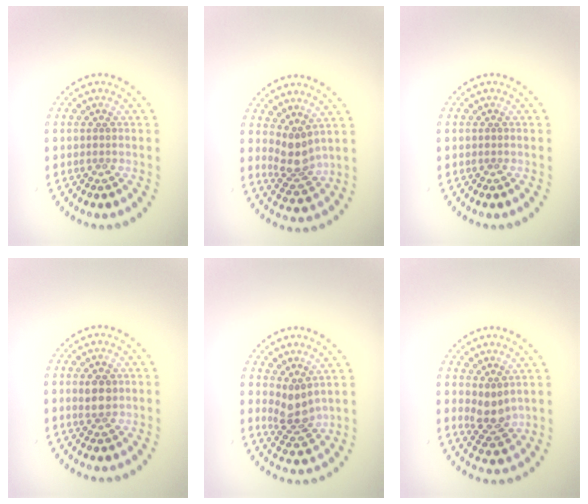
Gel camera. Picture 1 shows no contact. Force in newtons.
{"total": 2.8, "press": 2.2, "slide": 1.8}
{"total": 0.0}
{"total": 2.0, "press": 1.9, "slide": 0.5}
{"total": 2.8, "press": 2.1, "slide": 1.8}
{"total": 2.4, "press": 2.0, "slide": 1.4}